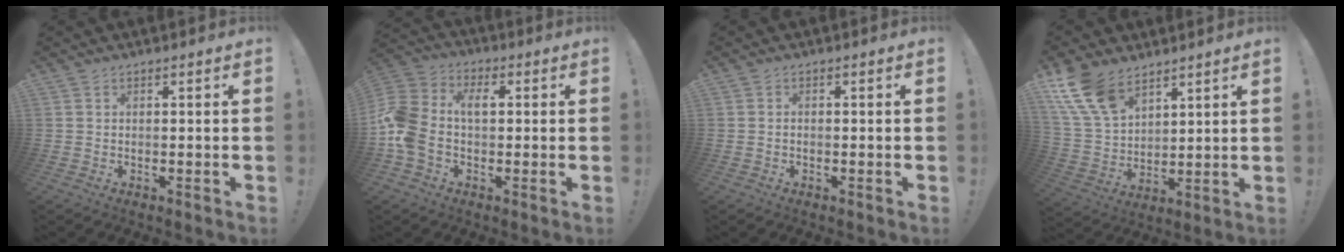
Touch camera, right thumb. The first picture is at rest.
{"total": 12.4, "force": [-0.2, 8.8, 8.7], "torque": [-0.190, 0.016, -0.004]}
{"total": 0.8, "force": [-0.6, 0.4, 0.4], "torque": [-0.014, 0.004, -0.010]}
{"total": 14.4, "force": [9.4, 8.0, 7.5], "torque": [-0.169, -0.048, 0.181]}